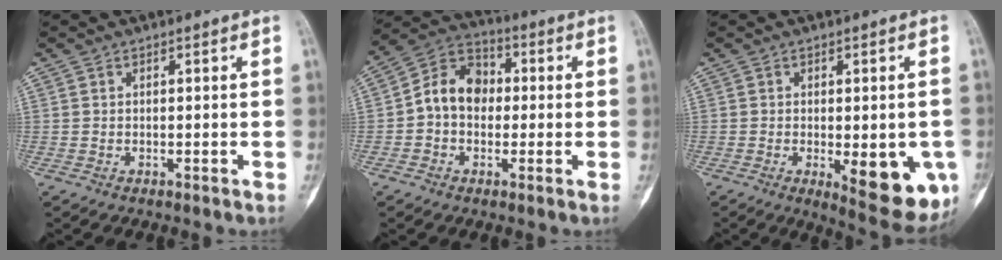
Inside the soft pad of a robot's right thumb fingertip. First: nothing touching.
{"total": 9.9, "force": [-0.2, 7.6, 6.3], "torque": [-0.091, 0.034, -0.017]}
{"total": 12.6, "force": [-3.5, 4.8, 11.2], "torque": [-0.119, -0.013, -0.031]}